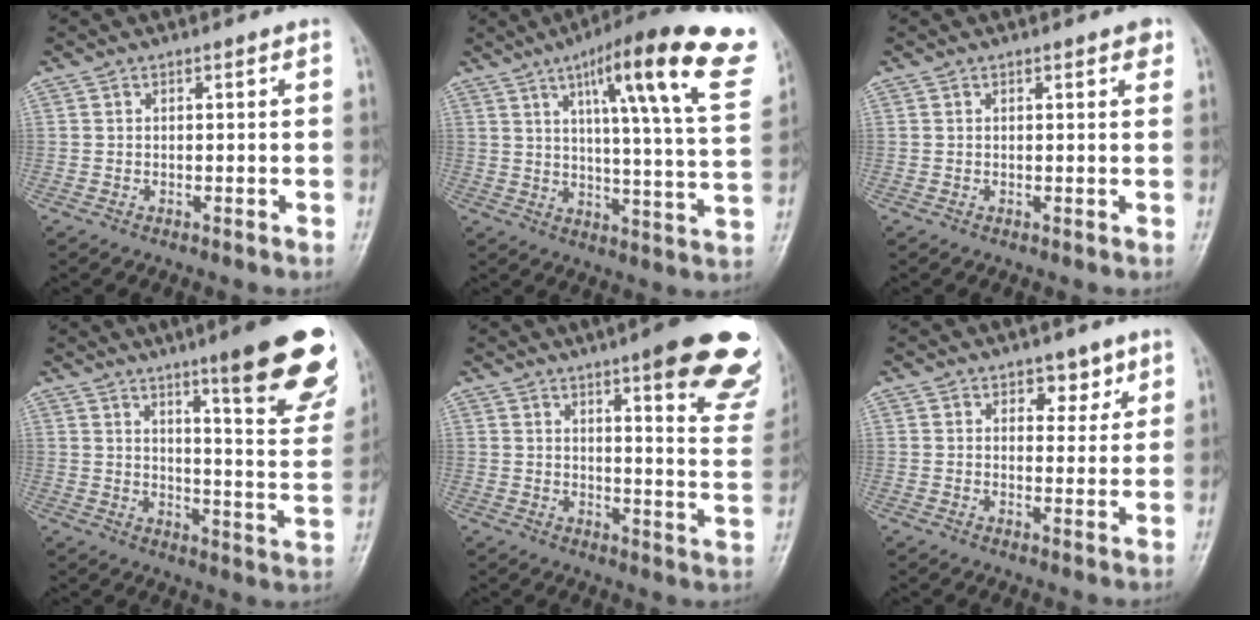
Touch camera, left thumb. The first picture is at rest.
{"total": 23.9, "force": [12.5, 4.2, 20.0], "torque": [-0.261, -0.032, 0.163]}
{"total": 1.8, "force": [1.1, 0.6, 1.3], "torque": [-0.013, -0.002, 0.011]}
{"total": 21.2, "force": [12.6, 3.6, 16.6], "torque": [-0.185, -0.066, 0.170]}
{"total": 21.3, "force": [13.2, 3.8, 16.3], "torque": [-0.180, -0.060, 0.161]}
{"total": 4.3, "force": [2.7, 2.6, 2.0], "torque": [0.003, -0.016, 0.039]}